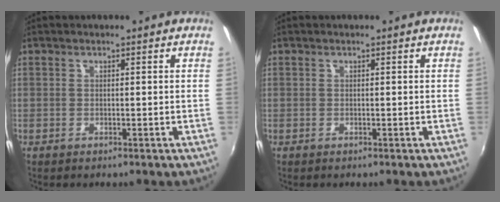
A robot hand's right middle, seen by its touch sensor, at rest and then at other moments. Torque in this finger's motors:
{"motor_torque": [0.00, 0.00, 0.00, 0.01]}